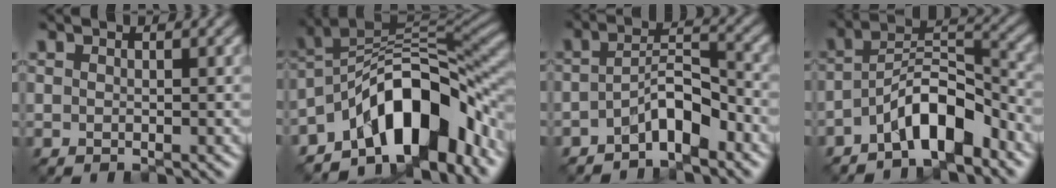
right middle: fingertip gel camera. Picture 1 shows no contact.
{"total": 11.7, "force": [-6.5, 5.2, 8.3], "torque": [-0.101, 0.018, -0.122]}
{"total": 4.4, "force": [-2.7, 1.5, 3.1], "torque": [-0.048, 0.014, -0.049]}
{"total": 6.6, "force": [-4.2, 2.3, 4.5], "torque": [-0.071, 0.012, -0.079]}